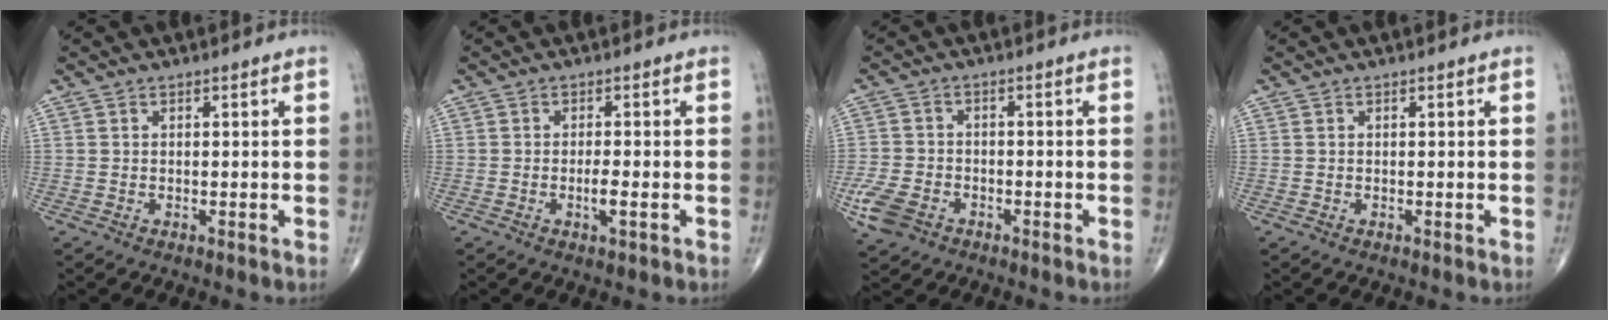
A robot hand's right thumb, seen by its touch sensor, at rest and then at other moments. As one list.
[{"total": 2.5, "force": [-0.8, 0.6, 2.2], "torque": [-0.044, -0.003, -0.016]}, {"total": 6.6, "force": [-3.4, 4.6, 3.3], "torque": [-0.076, 0.011, -0.062]}, {"total": 0.0}]